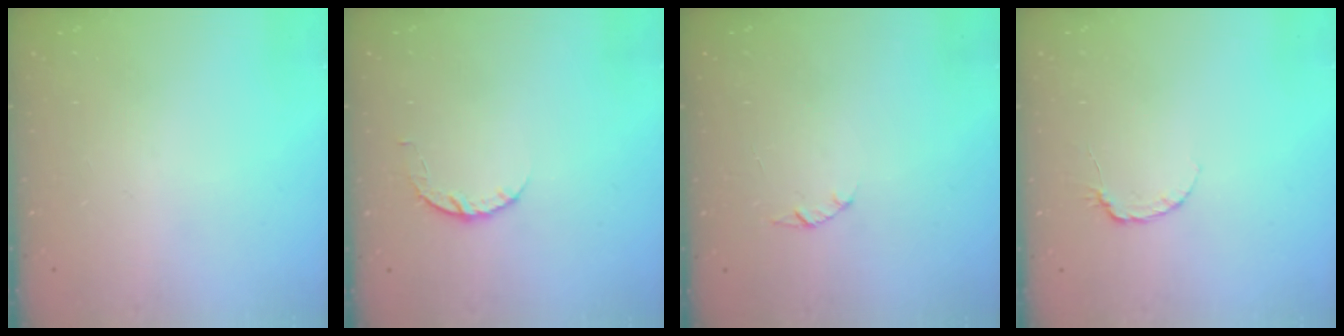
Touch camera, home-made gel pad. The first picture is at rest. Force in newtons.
{"total": 3.9, "press": 3.9, "slide": 0.6}
{"total": 1.4, "press": 1.4, "slide": 0.3}
{"total": 3.7, "press": 3.6, "slide": 0.5}